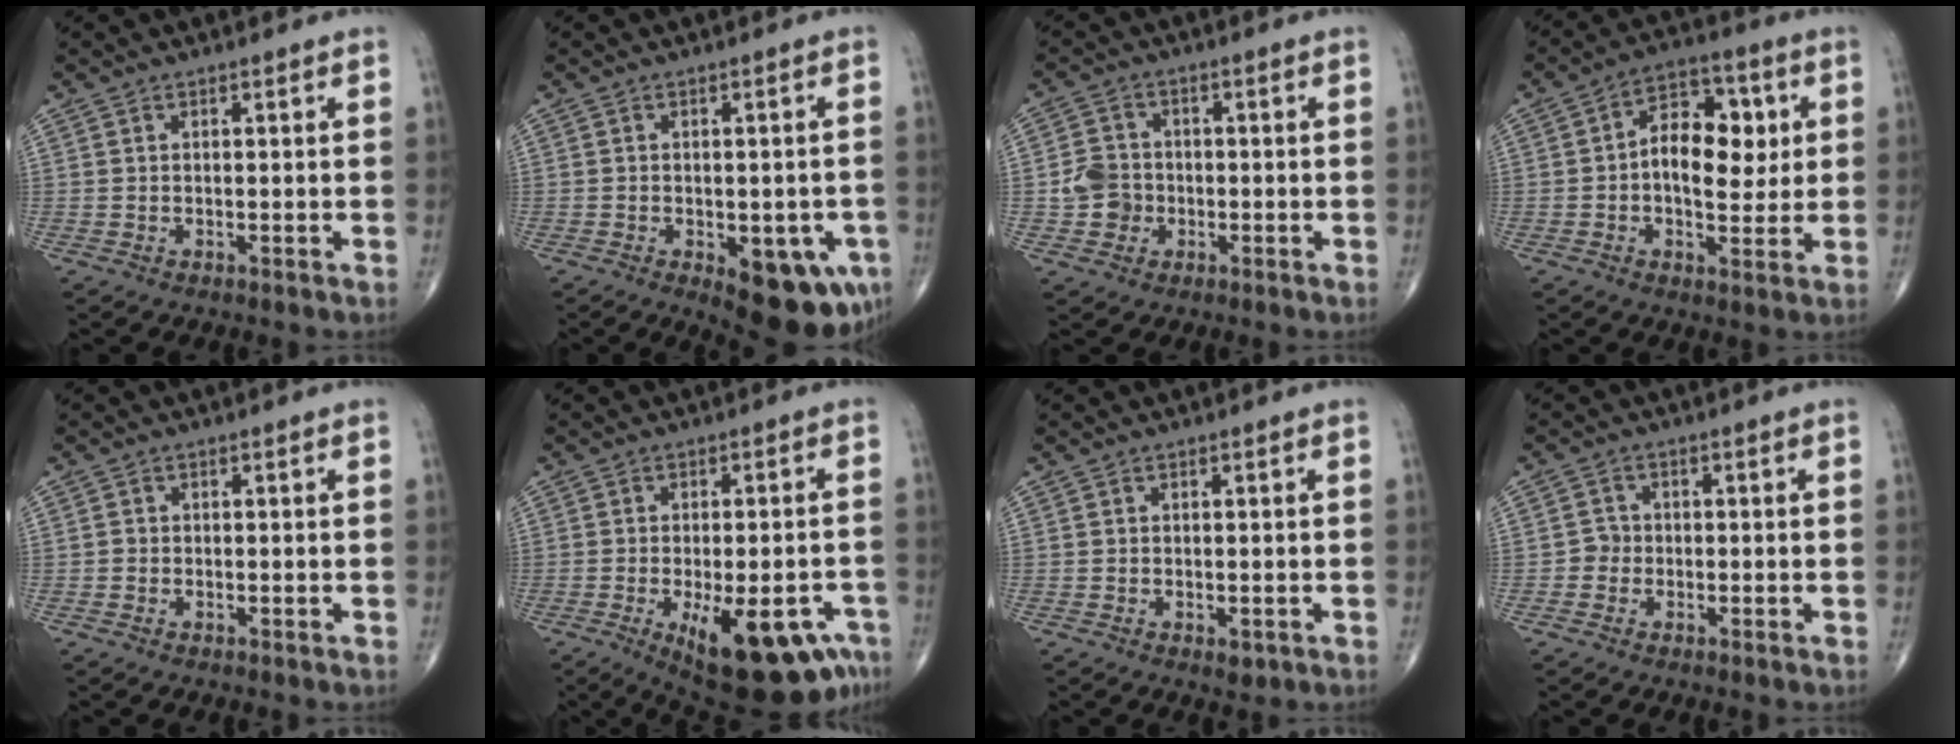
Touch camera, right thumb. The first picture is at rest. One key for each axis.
{"total": 12.7, "fx": -4.9, "fy": 5.8, "fz": 10.2, "tx": -0.105, "ty": 0.002, "tz": -0.051}
{"total": 5.4, "fx": -1.1, "fy": 4.9, "fz": 2.0, "tx": -0.021, "ty": 0.012, "tz": -0.025}
{"total": 12.4, "fx": 1.1, "fy": 7.4, "fz": 9.9, "tx": -0.117, "ty": 0.013, "tz": 0.011}
{"total": 0.7, "fx": -0.2, "fy": 0.7, "fz": 0.1, "tx": -0.001, "ty": 0.003, "tz": -0.005}
{"total": 17.6, "fx": -8.6, "fy": 6.8, "fz": 13.8, "tx": -0.133, "ty": 0.011, "tz": -0.104}
{"total": 1.6, "fx": -0.6, "fy": 0.8, "fz": 1.2, "tx": -0.011, "ty": -0.003, "tz": -0.005}
{"total": 2.2, "fx": -0.7, "fy": 2.1, "fz": 0.4, "tx": 0.005, "ty": 0.009, "tz": -0.020}